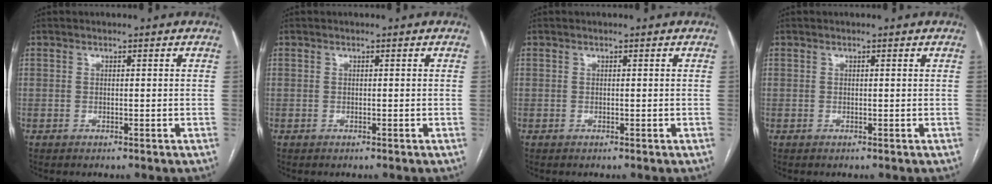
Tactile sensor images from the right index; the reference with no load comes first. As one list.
[{"total": 0.0}, {"total": 0.0}, {"total": 0.0}]